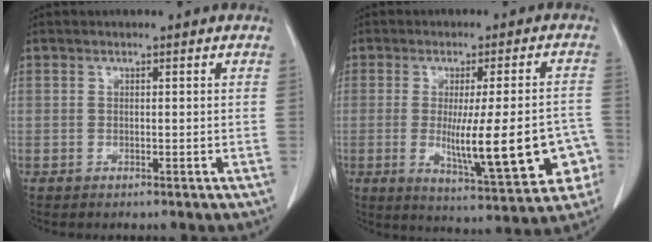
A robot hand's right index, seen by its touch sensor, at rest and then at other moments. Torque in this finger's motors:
{"motor_torque": [0.76, 0.19, 0.42, 0.16]}